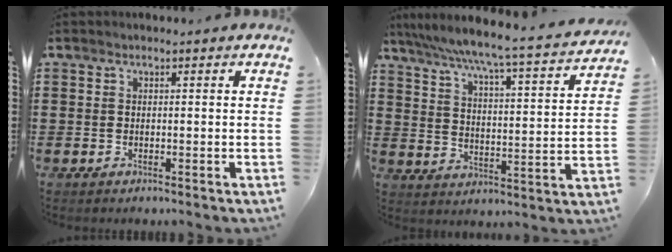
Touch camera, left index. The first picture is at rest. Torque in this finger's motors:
{"motor_torque": [0.29, -1.68, 0.77, 0.21]}